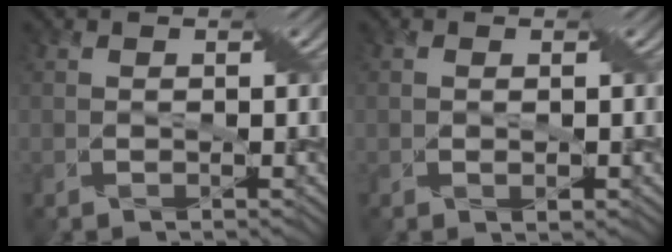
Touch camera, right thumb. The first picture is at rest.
{"total": 0.8, "force": [-0.2, 0.2, 0.7], "torque": [-0.010, -0.005, 0.002]}